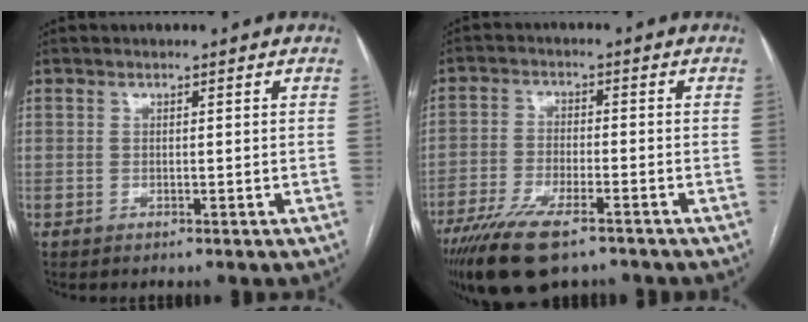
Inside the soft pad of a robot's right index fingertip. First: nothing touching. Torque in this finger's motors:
{"motor_torque": [1.29, -0.85, 0.64, 0.17]}